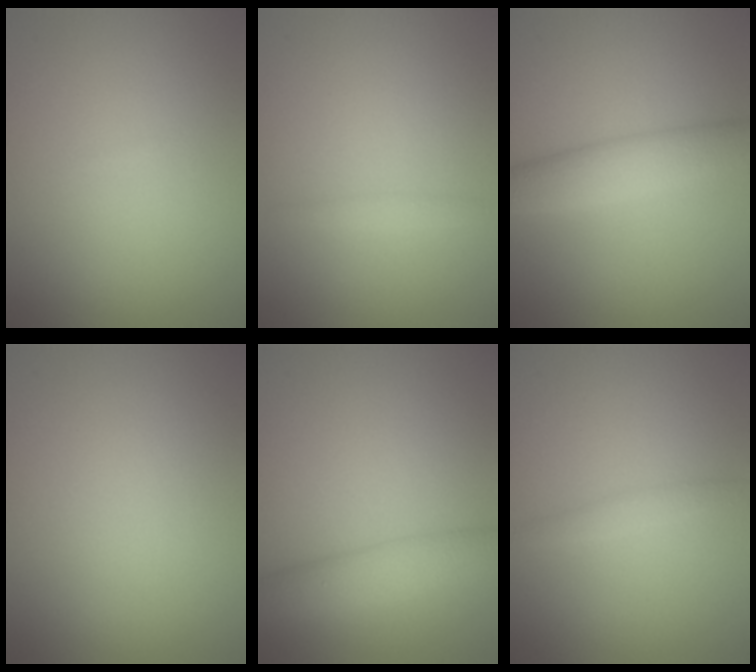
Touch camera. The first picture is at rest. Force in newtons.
{"total": 0.8, "press": 0.8, "slide": 0.1}
{"total": 4.1, "press": 4.1, "slide": 0.1}
{"total": 0.0}
{"total": 4.0, "press": 4.0, "slide": 0.2}
{"total": 1.0, "press": 1.0, "slide": 0.1}